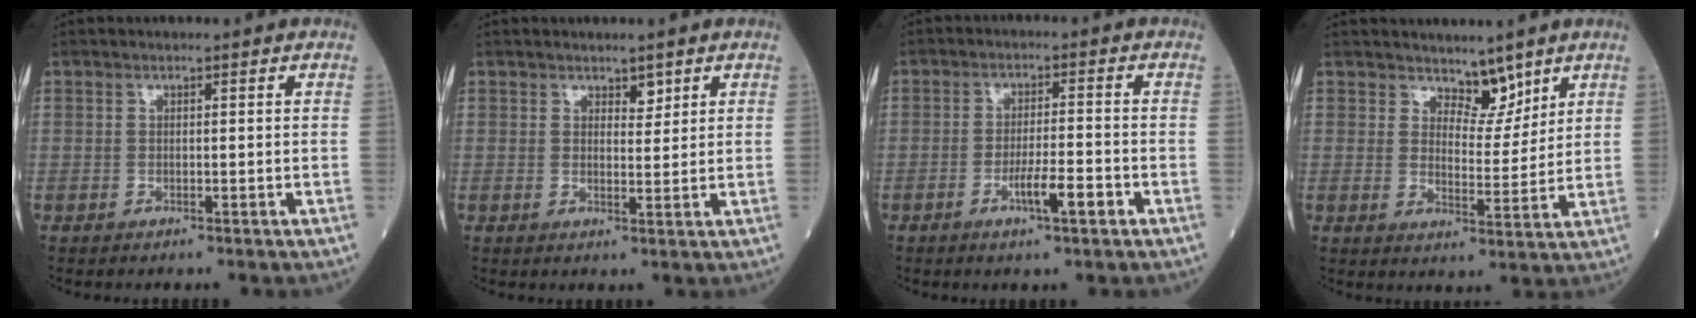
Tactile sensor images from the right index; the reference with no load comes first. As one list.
[{"total": 1.9, "force": [1.4, 0.8, 0.9], "torque": [-0.015, -0.005, 0.024]}, {"total": 5.2, "force": [-2.4, 0.5, 4.6], "torque": [-0.079, -0.003, -0.042]}, {"total": 5.0, "force": [4.2, 2.2, 1.6], "torque": [-0.018, -0.010, 0.074]}]